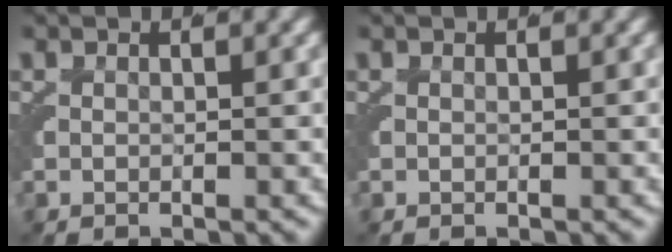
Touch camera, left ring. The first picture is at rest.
{"total": 0.0}